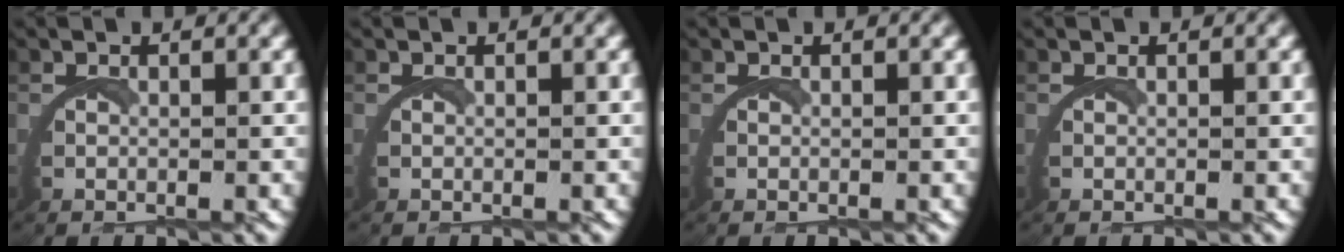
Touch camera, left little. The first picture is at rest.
{"total": 0.0}
{"total": 0.0}
{"total": 0.0}